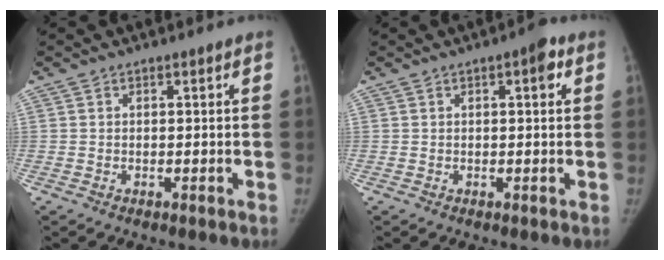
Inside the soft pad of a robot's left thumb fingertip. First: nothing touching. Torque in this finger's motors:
{"motor_torque": [0.18, -0.14, 0.69, -0.59, 0.08]}